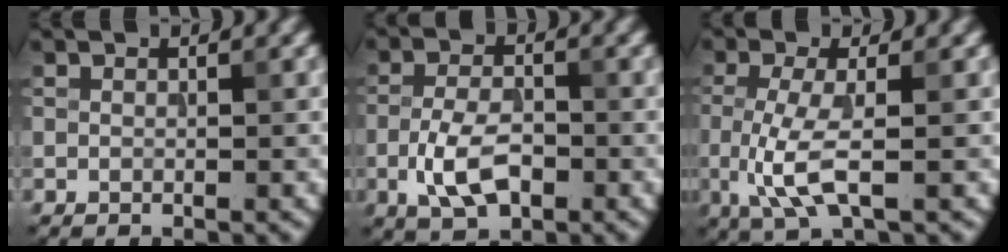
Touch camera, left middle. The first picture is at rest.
{"total": 4.3, "force": [-1.7, 1.8, 3.4], "torque": [-0.075, 0.003, -0.035]}
{"total": 4.1, "force": [-0.8, 0.8, 3.9], "torque": [-0.099, -0.007, -0.016]}